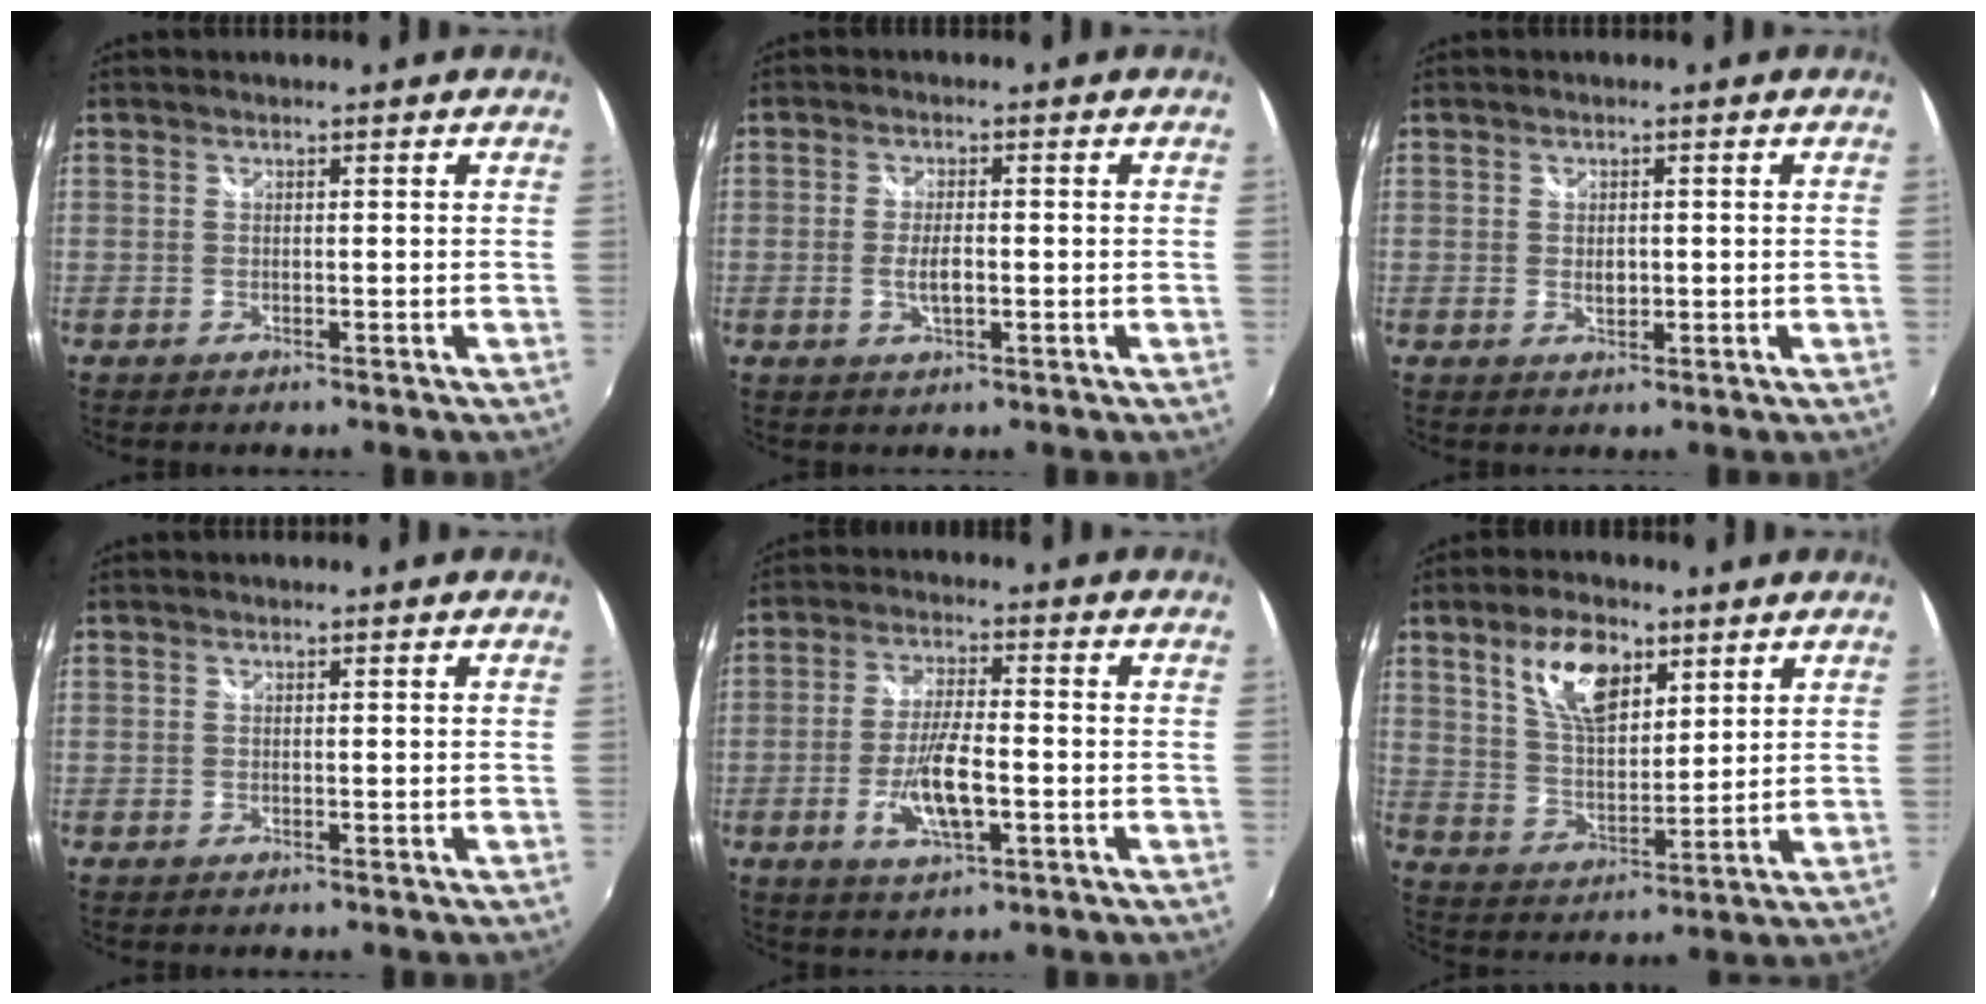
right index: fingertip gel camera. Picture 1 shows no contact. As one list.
[{"total": 3.8, "force": [-0.8, 1.3, 3.4], "torque": [-0.065, -0.005, -0.014]}, {"total": 2.3, "force": [-0.1, 1.6, 1.6], "torque": [-0.025, -0.002, -0.001]}, {"total": 0.0}, {"total": 9.2, "force": [-2.9, 2.8, 8.3], "torque": [-0.165, -0.007, -0.051]}, {"total": 11.5, "force": [6.1, 5.5, 8.0], "torque": [-0.141, 0.012, 0.118]}]